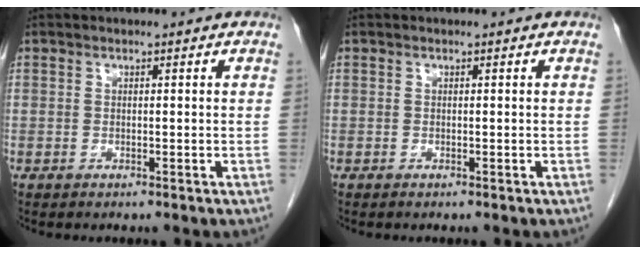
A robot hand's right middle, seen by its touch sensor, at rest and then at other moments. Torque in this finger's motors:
{"motor_torque": [-0.14, 0.24, -0.15, -0.02]}